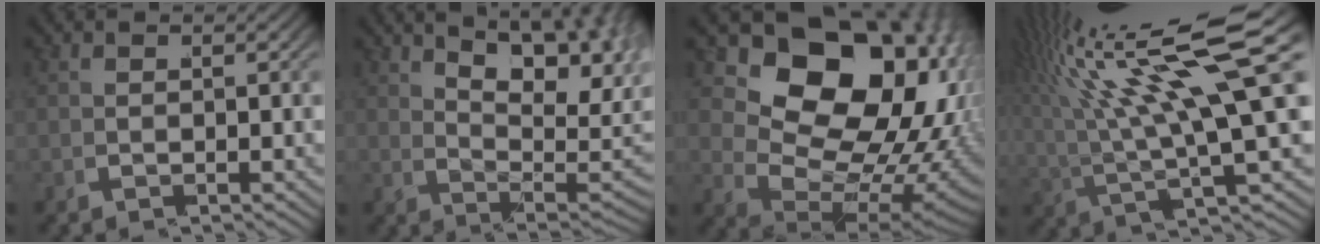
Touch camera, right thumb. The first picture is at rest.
{"total": 11.4, "force": [3.6, 6.4, 8.8], "torque": [-0.118, -0.008, 0.064]}
{"total": 21.9, "force": [1.0, 14.9, 16.0], "torque": [-0.290, -0.053, 0.043]}
{"total": 11.6, "force": [4.3, 4.3, 9.9], "torque": [-0.141, 0.007, 0.075]}